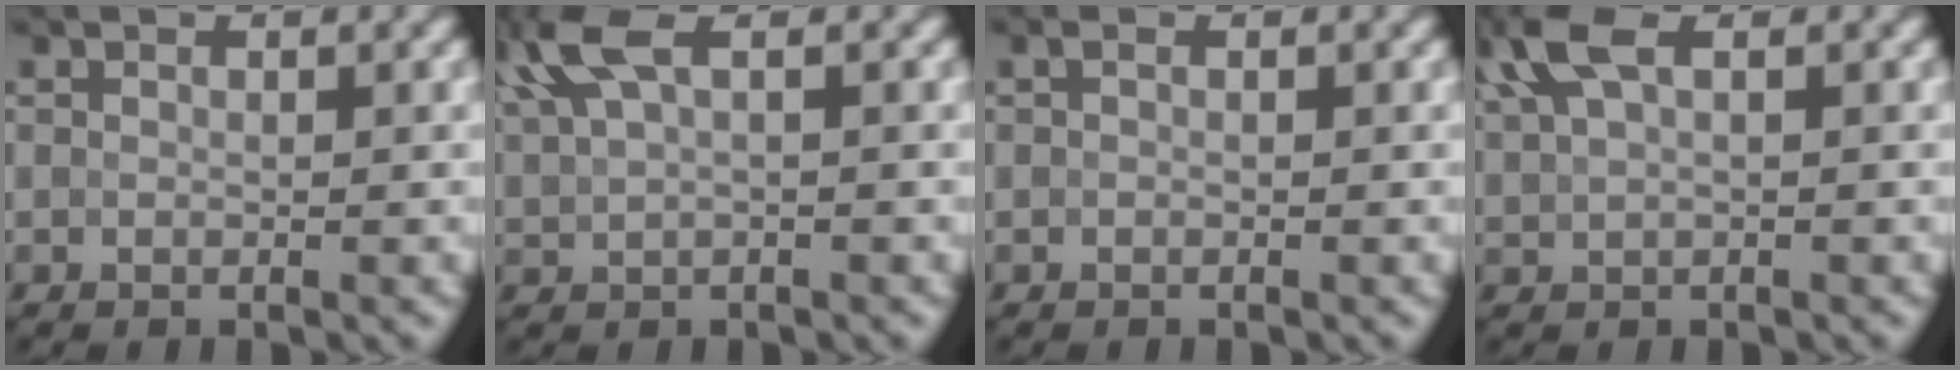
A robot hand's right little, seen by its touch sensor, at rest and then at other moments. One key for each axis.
{"total": 4.1, "fx": 2.3, "fy": 1.2, "fz": 3.1, "tx": -0.080, "ty": 0.017, "tz": 0.046}
{"total": 0.0}
{"total": 3.8, "fx": 2.0, "fy": 1.4, "fz": 2.9, "tx": -0.075, "ty": 0.016, "tz": 0.039}